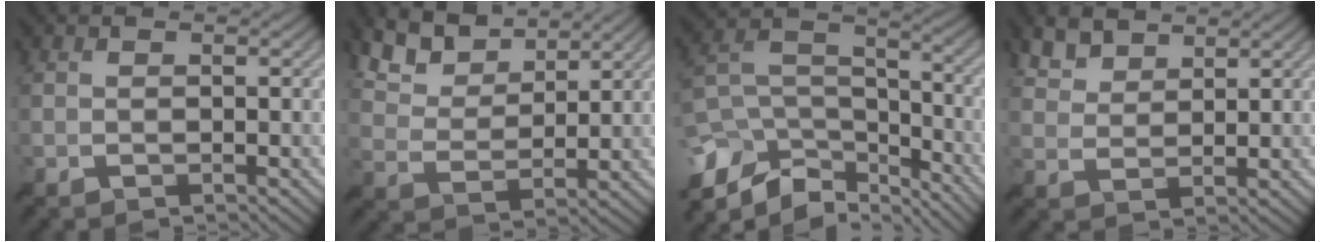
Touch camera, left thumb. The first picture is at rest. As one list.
[{"total": 8.6, "force": [6.8, 3.0, 4.3], "torque": [-0.109, 0.008, 0.128]}, {"total": 12.8, "force": [-7.9, 7.3, 6.9], "torque": [-0.177, -0.017, -0.136]}, {"total": 4.4, "force": [3.6, 1.8, 1.9], "torque": [-0.047, 0.006, 0.079]}]